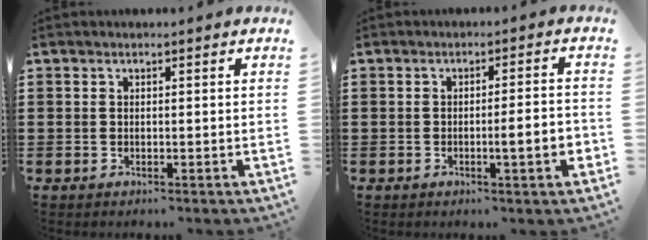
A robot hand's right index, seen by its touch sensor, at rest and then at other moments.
{"total": 4.5, "force": [-1.1, 0.2, 4.4], "torque": [-0.064, -0.011, -0.020]}